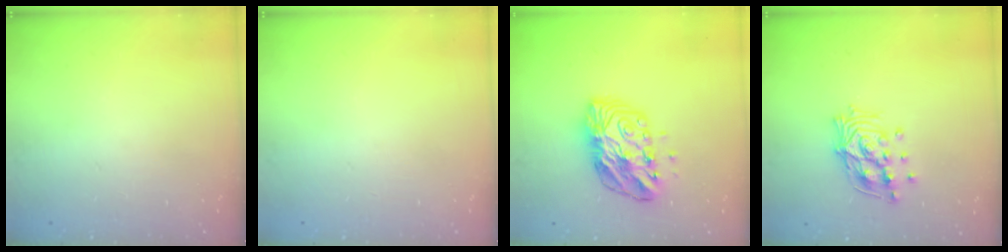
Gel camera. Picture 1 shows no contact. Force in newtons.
{"total": 0.0}
{"total": 10.7, "press": 10.7, "slide": 1.2}
{"total": 12.7, "press": 12.7, "slide": 1.3}